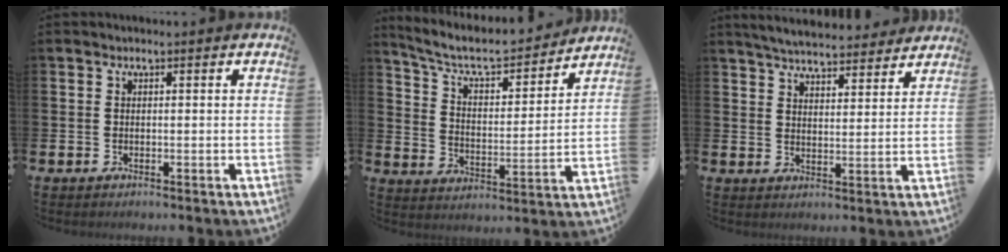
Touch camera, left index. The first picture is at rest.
{"total": 7.5, "force": [6.7, 2.1, 2.5], "torque": [-0.085, -0.047, 0.112]}
{"total": 5.7, "force": [5.6, 0.7, 0.9], "torque": [-0.031, -0.034, 0.099]}